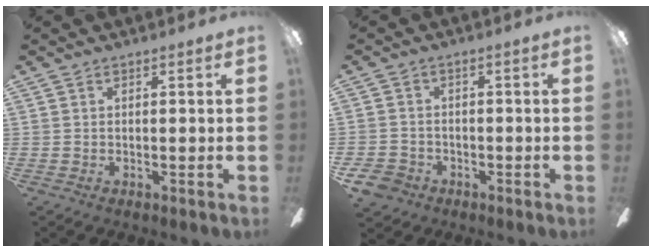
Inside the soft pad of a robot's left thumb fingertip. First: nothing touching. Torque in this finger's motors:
{"motor_torque": [-0.48, 0.72, 0.10, -0.05, 0.00]}